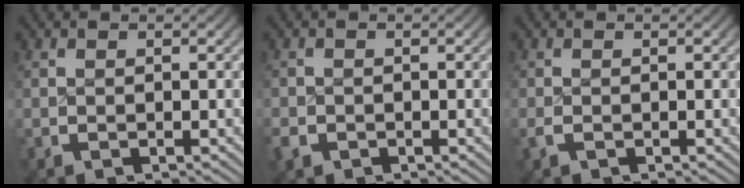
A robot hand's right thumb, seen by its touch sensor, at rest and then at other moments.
{"total": 1.5, "force": [-0.9, 1.1, 0.3], "torque": [-0.010, -0.007, -0.018]}
{"total": 0.6, "force": [-0.4, 0.3, 0.3], "torque": [-0.010, -0.002, -0.008]}